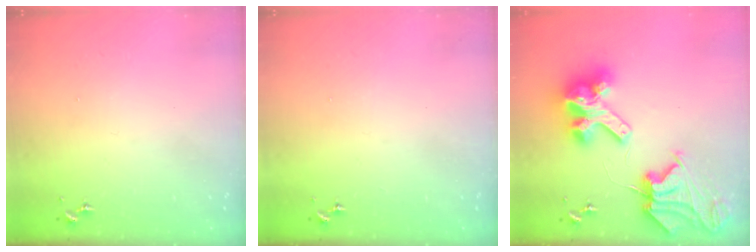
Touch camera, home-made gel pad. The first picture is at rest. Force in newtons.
{"total": 0.0}
{"total": 18.6, "press": 18.5, "slide": 2.3}